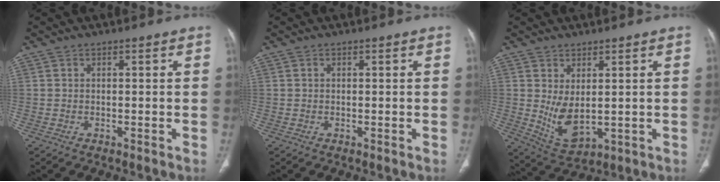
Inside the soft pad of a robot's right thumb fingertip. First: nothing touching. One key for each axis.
{"total": 0.0}
{"total": 5.8, "fx": 0.4, "fy": 2.8, "fz": 5.0, "tx": -0.092, "ty": -0.016, "tz": 0.025}